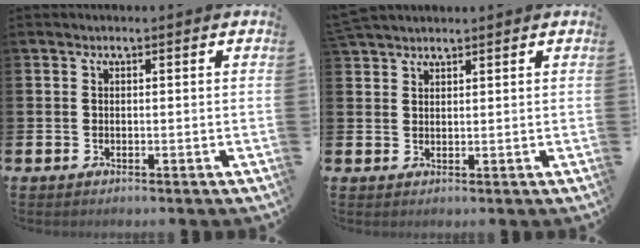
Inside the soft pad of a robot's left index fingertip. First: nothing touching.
{"total": 2.6, "force": [2.5, 0.5, 0.4], "torque": [-0.009, -0.006, 0.047]}